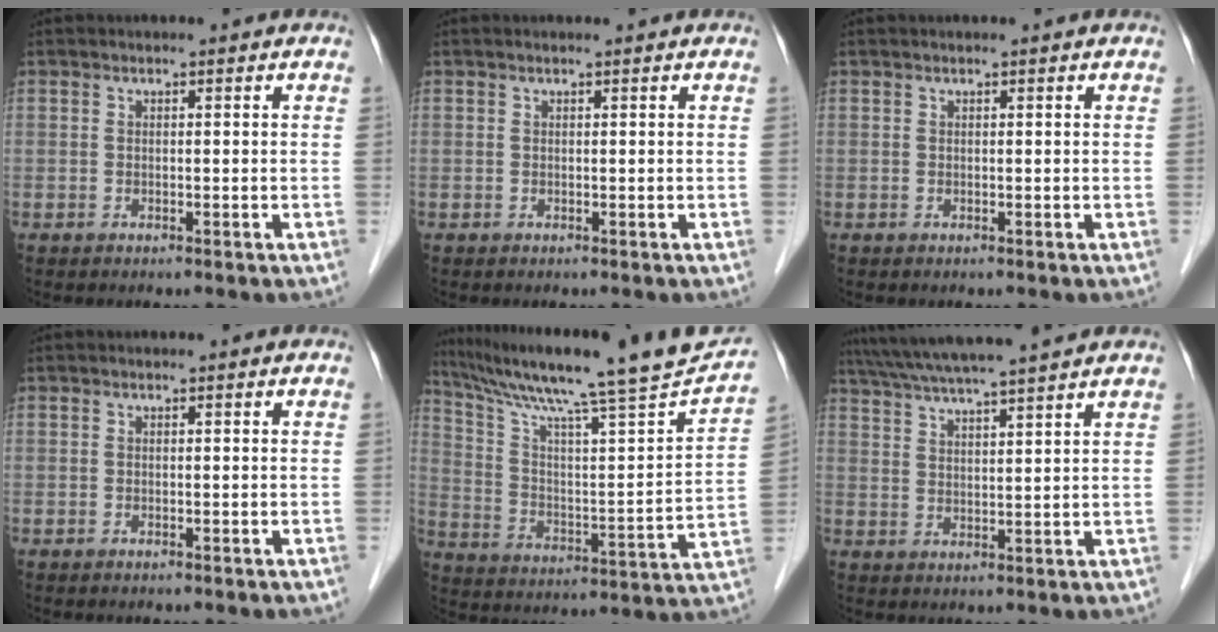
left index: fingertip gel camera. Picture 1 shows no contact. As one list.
[{"total": 0.5, "force": [0.5, -0.1, 0.3], "torque": [-0.008, 0.009, 0.010]}, {"total": 0.6, "force": [0.5, -0.1, 0.3], "torque": [-0.005, 0.007, 0.012]}, {"total": 0.0}, {"total": 24.6, "force": [21.1, -0.8, 12.6], "torque": [-0.210, -0.033, 0.309]}, {"total": 12.7, "force": [11.2, -0.8, 6.0], "torque": [-0.108, 0.026, 0.171]}]